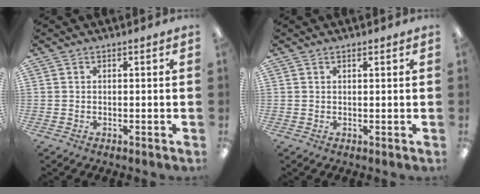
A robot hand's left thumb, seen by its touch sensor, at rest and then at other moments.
{"total": 0.8, "force": [0.6, 0.2, 0.5], "torque": [-0.011, 0.000, 0.012]}